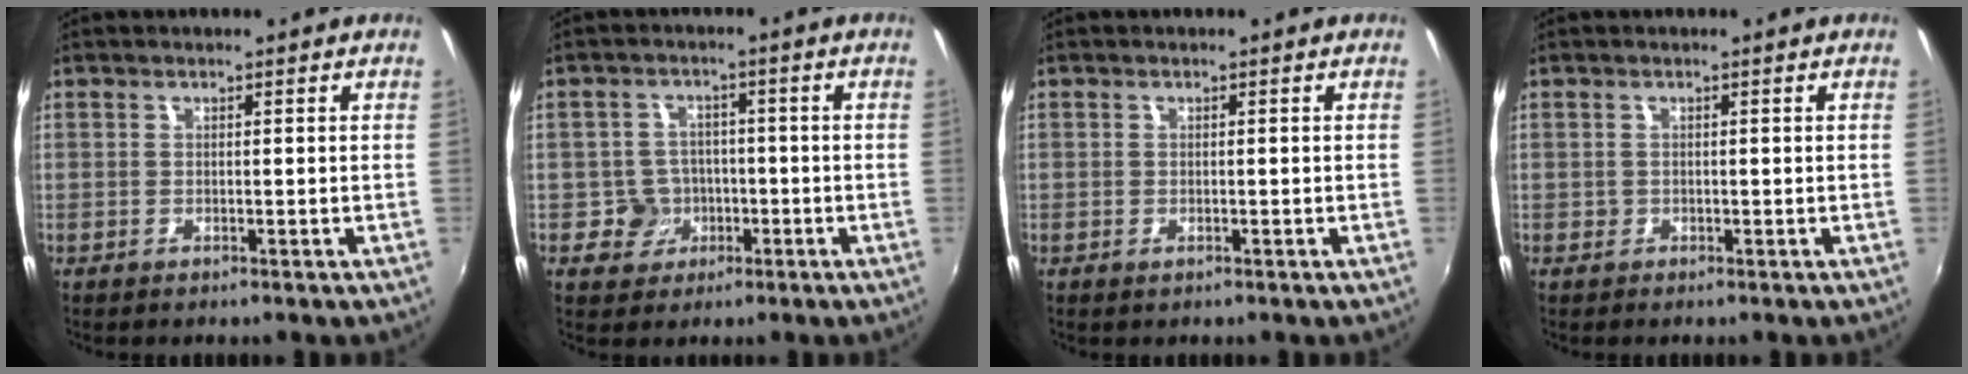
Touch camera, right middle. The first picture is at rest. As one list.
[{"total": 5.7, "force": [-1.9, 5.3, 0.8], "torque": [-0.025, 0.011, -0.022]}, {"total": 0.8, "force": [-0.3, 0.5, 0.5], "torque": [-0.008, -0.003, -0.006]}, {"total": 1.1, "force": [-0.3, 1.0, 0.2], "torque": [-0.001, -0.004, -0.004]}]